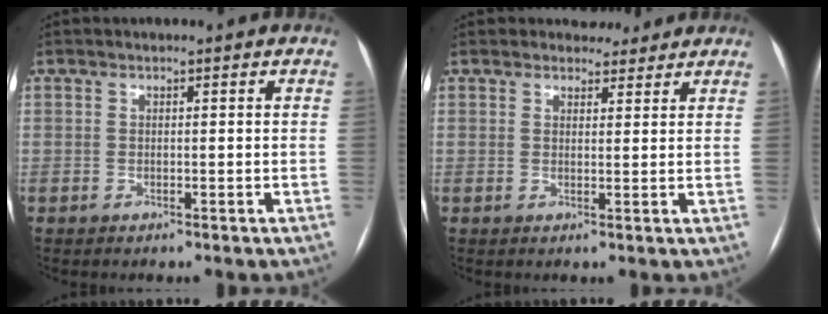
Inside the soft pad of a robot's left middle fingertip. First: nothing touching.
{"total": 3.2, "force": [2.8, 1.5, -0.2], "torque": [0.006, 0.000, 0.032]}